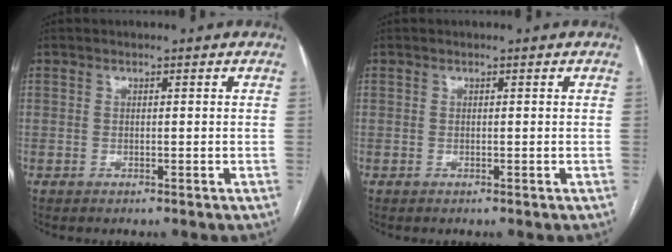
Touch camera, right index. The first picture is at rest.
{"total": 0.0}